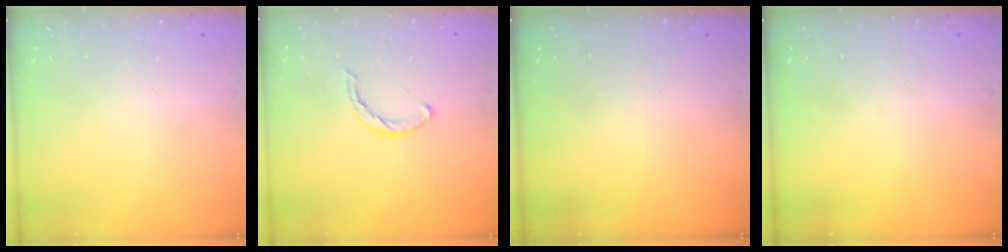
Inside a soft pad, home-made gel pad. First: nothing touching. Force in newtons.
{"total": 3.6, "press": 3.5, "slide": 0.8}
{"total": 0.0}
{"total": 0.0}